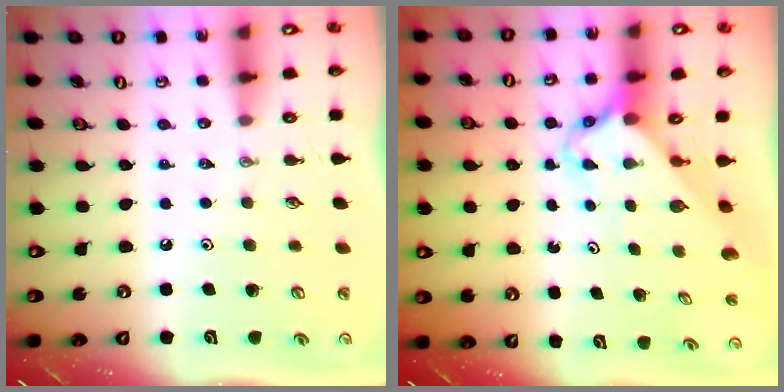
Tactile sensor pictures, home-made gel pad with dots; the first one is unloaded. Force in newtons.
{"total": 2.5, "press": 2.5, "slide": 0.2}